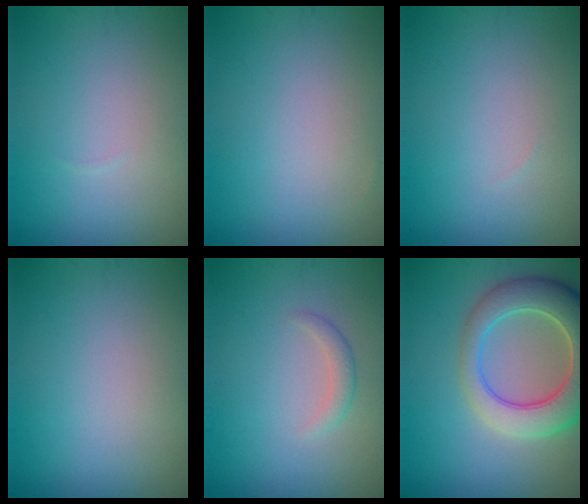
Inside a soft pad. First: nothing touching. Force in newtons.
{"total": 0.0}
{"total": 0.0}
{"total": 0.0}
{"total": 1.3, "press": 1.3, "slide": 0.1}
{"total": 7.8, "press": 7.8, "slide": 0.9}